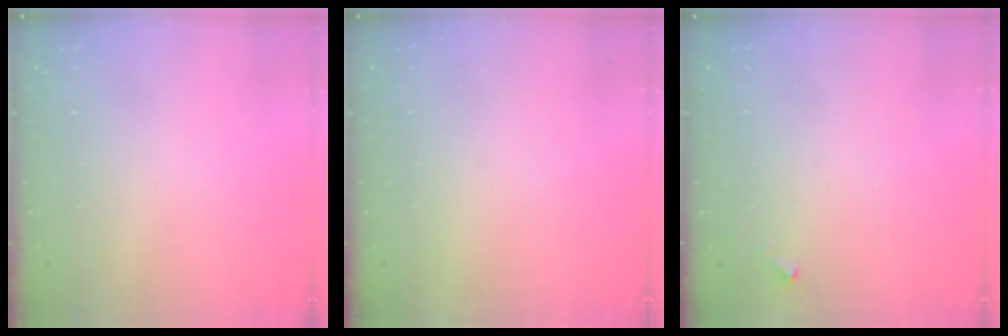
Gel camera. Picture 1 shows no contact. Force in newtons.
{"total": 1.5, "press": 1.5, "slide": 0.1}
{"total": 2.8, "press": 2.8, "slide": 0.1}